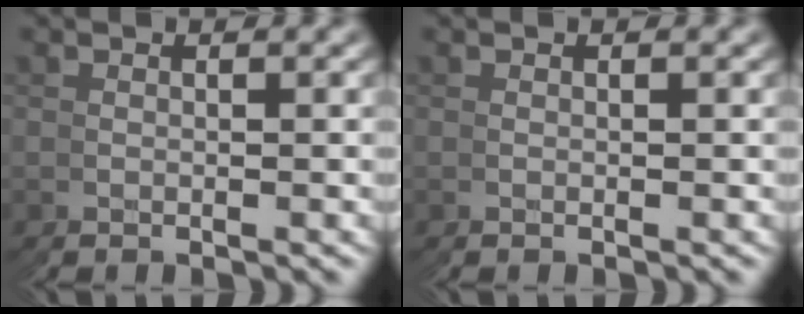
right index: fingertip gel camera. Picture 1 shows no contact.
{"total": 0.0}